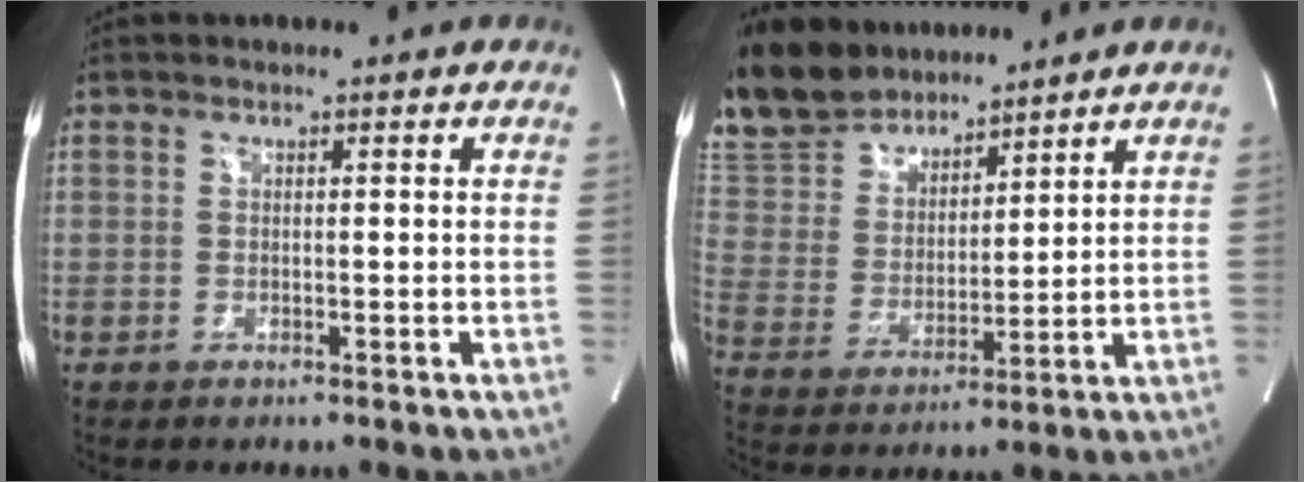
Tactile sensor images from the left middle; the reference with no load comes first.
{"total": 14.3, "force": [12.6, 5.4, 4.1], "torque": [-0.090, 0.024, 0.249]}